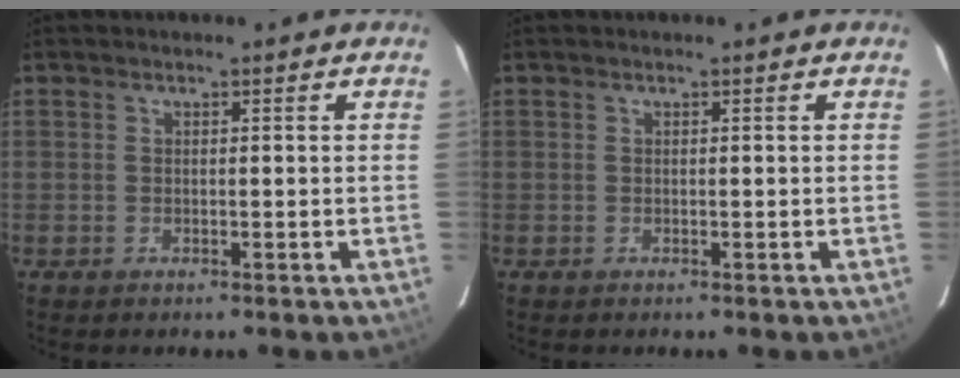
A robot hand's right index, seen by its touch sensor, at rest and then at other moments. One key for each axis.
{"total": 0.0}